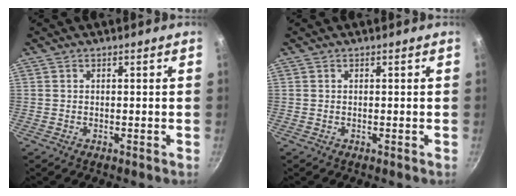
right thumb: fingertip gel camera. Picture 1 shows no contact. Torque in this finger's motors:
{"motor_torque": [0.00, 0.00, 0.00, 0.00, 0.00]}